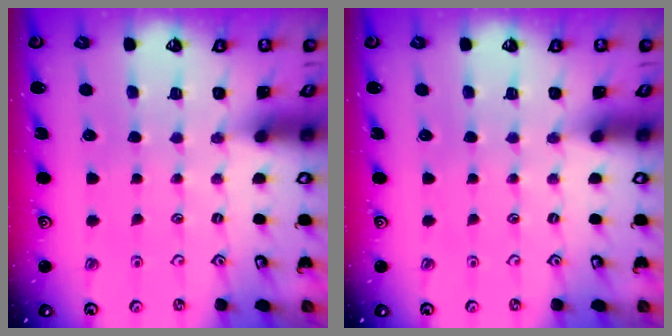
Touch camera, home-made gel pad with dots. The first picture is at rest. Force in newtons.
{"total": 0.0}